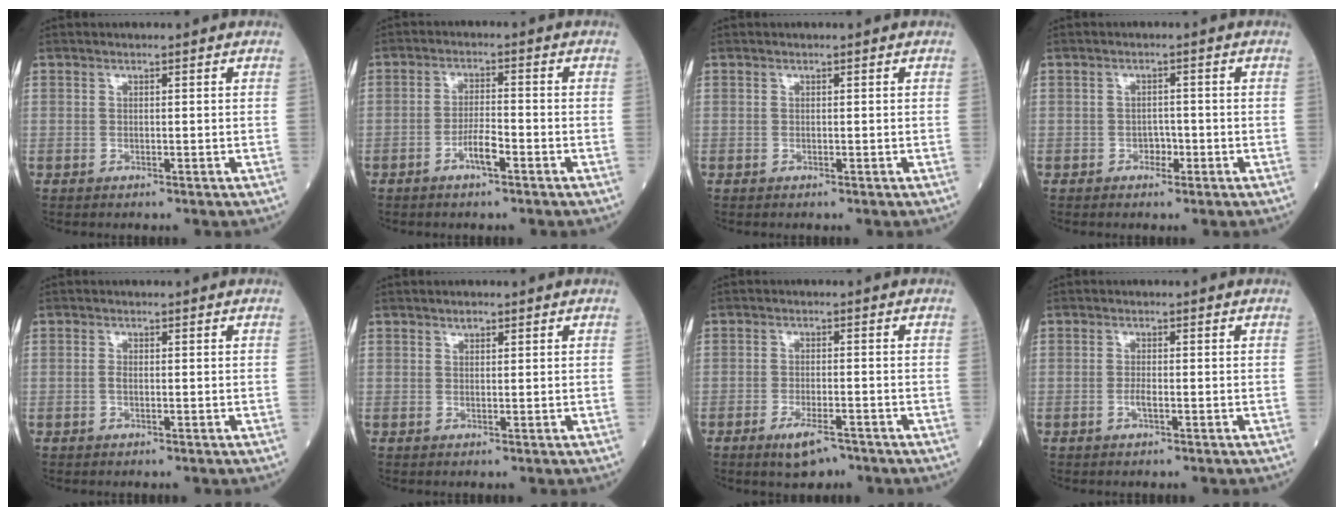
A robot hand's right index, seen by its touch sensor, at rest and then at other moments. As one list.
[{"total": 3.7, "force": [-2.0, 0.6, 3.0], "torque": [-0.057, 0.003, -0.039]}, {"total": 0.0}, {"total": 1.7, "force": [-0.8, 1.2, 0.9], "torque": [-0.007, 0.007, -0.013]}, {"total": 0.8, "force": [-0.2, 0.3, 0.7], "torque": [-0.015, 0.002, -0.003]}, {"total": 0.9, "force": [0.6, 0.4, 0.4], "torque": [-0.007, -0.001, 0.009]}, {"total": 4.5, "force": [-3.1, 1.4, 3.0], "torque": [-0.057, -0.003, -0.048]}, {"total": 1.3, "force": [-0.6, 0.2, 1.2], "torque": [-0.024, 0.000, -0.012]}]